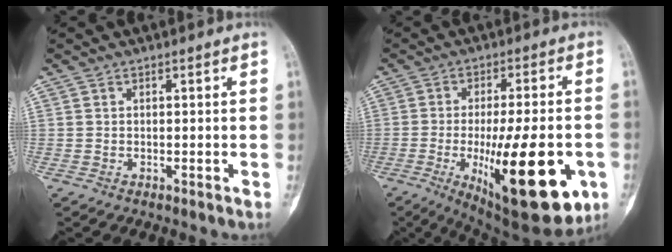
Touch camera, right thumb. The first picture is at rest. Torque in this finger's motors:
{"motor_torque": [0.12, 1.28, 2.02, -0.75, 0.16]}